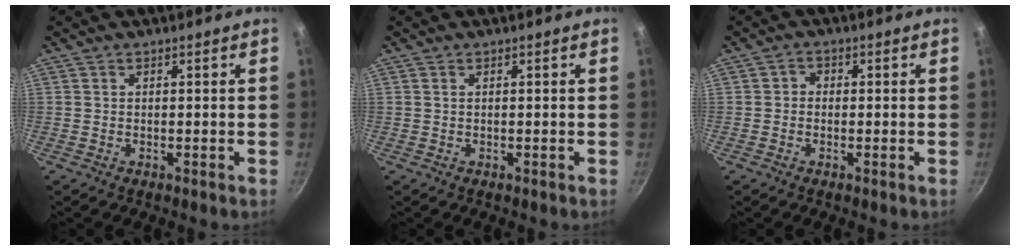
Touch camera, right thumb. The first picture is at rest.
{"total": 0.0}
{"total": 1.8, "force": [-0.2, 1.6, 0.8], "torque": [-0.009, 0.006, -0.009]}